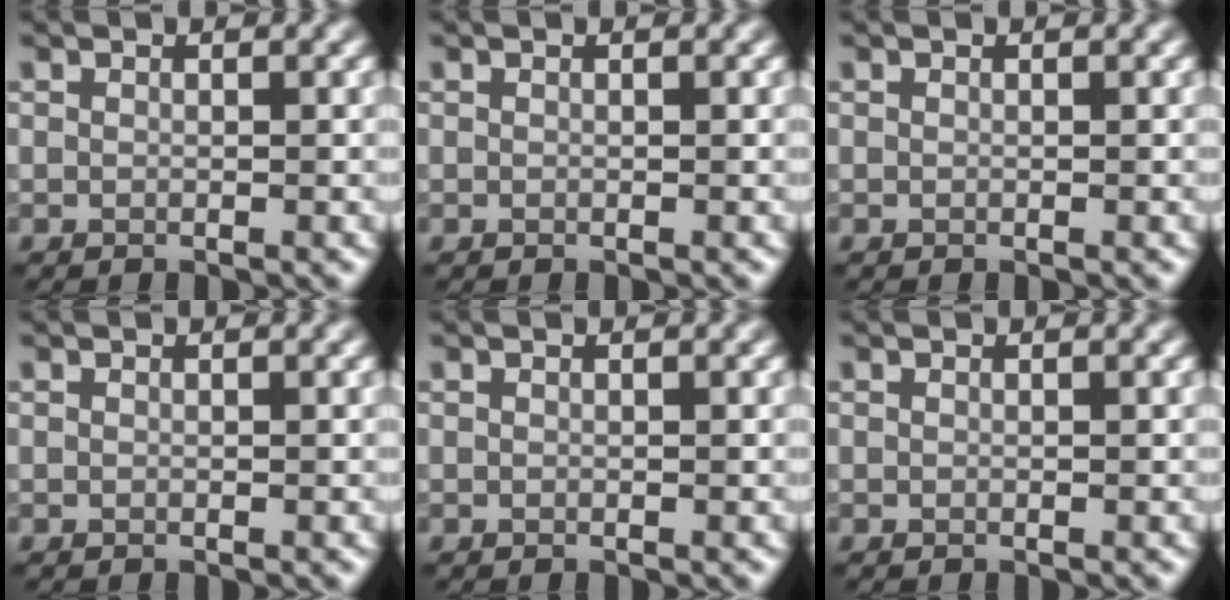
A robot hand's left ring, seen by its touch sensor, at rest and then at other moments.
{"total": 0.0}
{"total": 0.0}
{"total": 0.0}
{"total": 0.0}
{"total": 0.0}